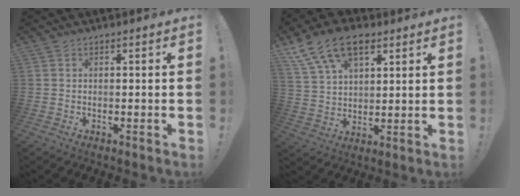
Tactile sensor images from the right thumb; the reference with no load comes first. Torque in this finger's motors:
{"motor_torque": [0.33, 0.38, 0.24, 0.16, 0.39]}